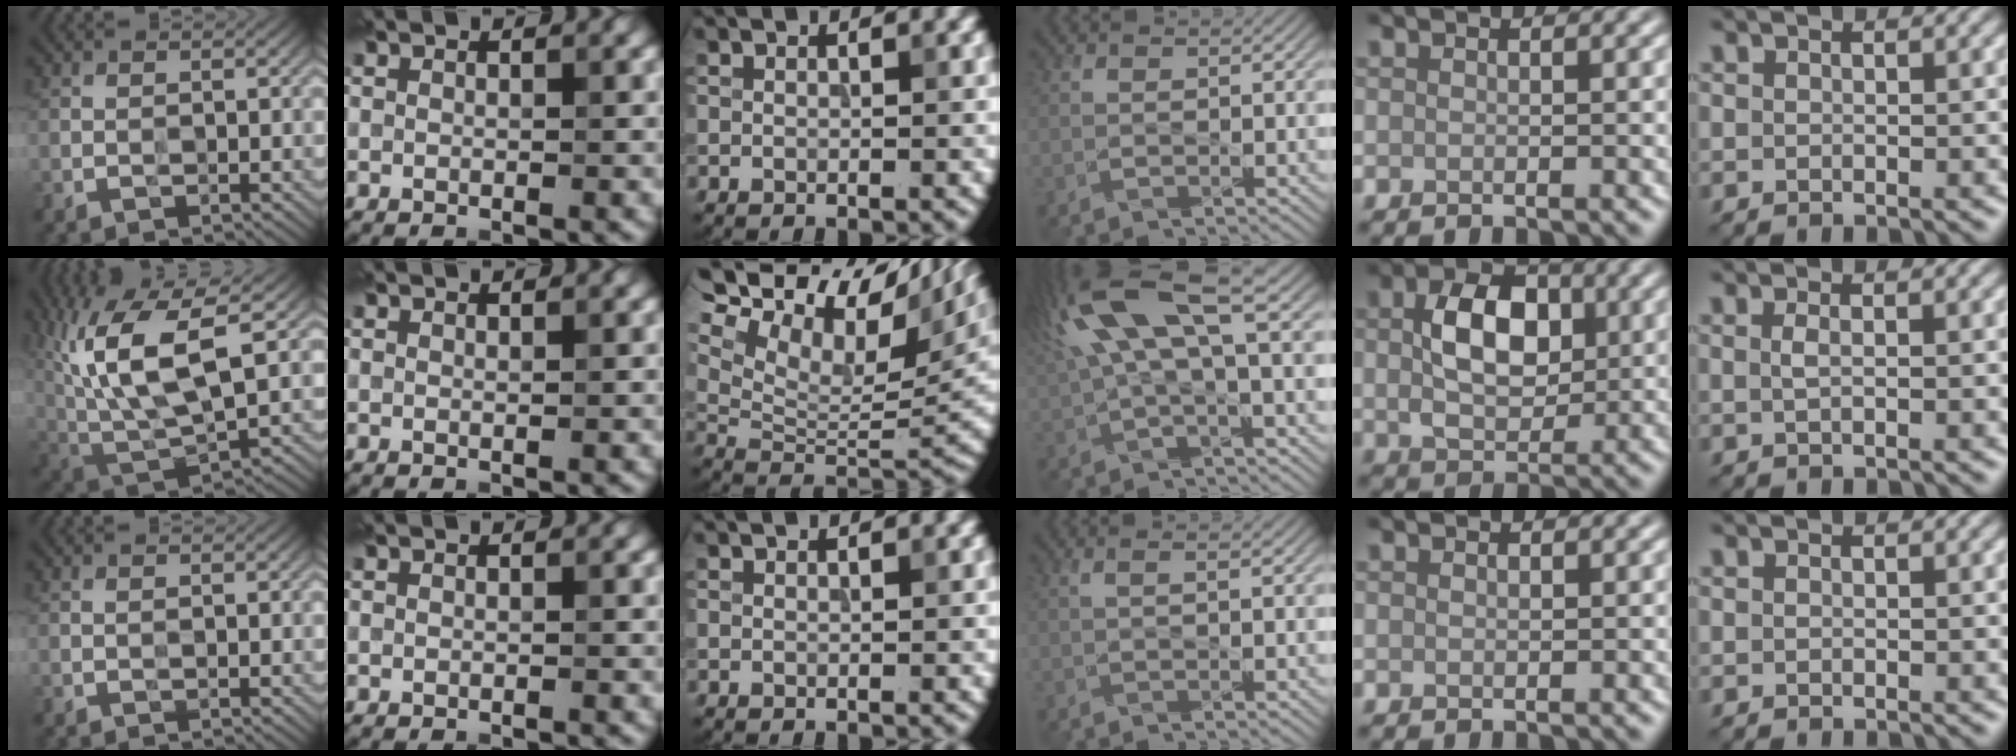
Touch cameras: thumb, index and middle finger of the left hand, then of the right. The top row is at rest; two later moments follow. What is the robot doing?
{"motion": "wipe", "object": "glasses"}